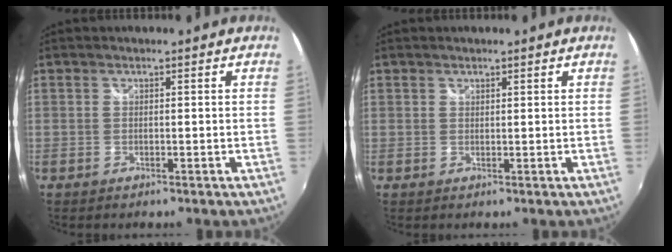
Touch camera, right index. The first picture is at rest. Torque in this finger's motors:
{"motor_torque": [-1.16, -0.69, -0.82, -0.21]}